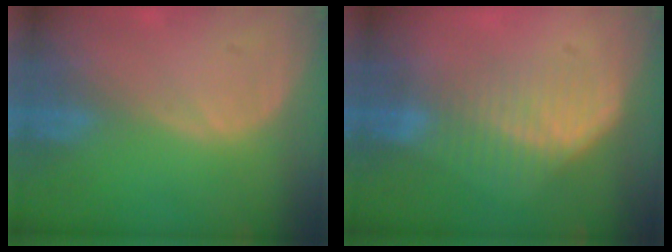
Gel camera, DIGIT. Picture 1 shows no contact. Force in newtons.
{"total": 7.4, "press": 6.4, "slide": 3.7}